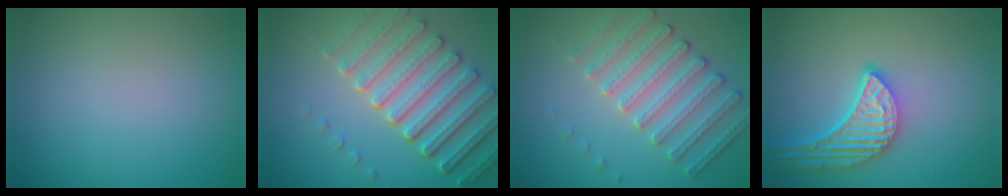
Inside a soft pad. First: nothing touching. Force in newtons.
{"total": 7.3, "press": 5.6, "slide": 4.7}
{"total": 4.2, "press": 4.1, "slide": 1.2}
{"total": 5.2, "press": 4.2, "slide": 3.1}